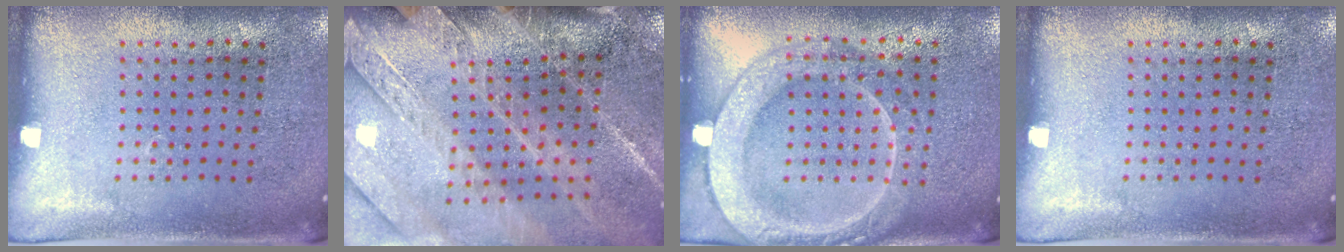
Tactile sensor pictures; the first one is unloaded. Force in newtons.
{"total": 3.3, "press": 3.0, "slide": 1.5}
{"total": 2.0, "press": 2.0, "slide": 0.3}
{"total": 0.0}